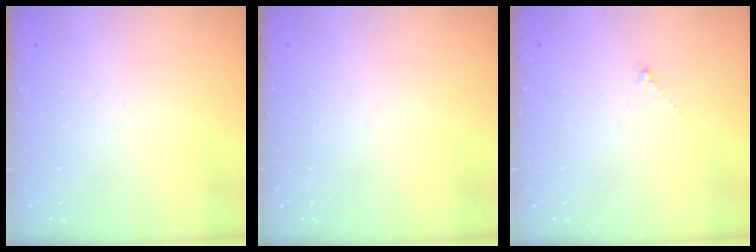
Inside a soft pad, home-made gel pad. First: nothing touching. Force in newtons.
{"total": 0.0}
{"total": 0.6, "press": 0.5, "slide": 0.3}